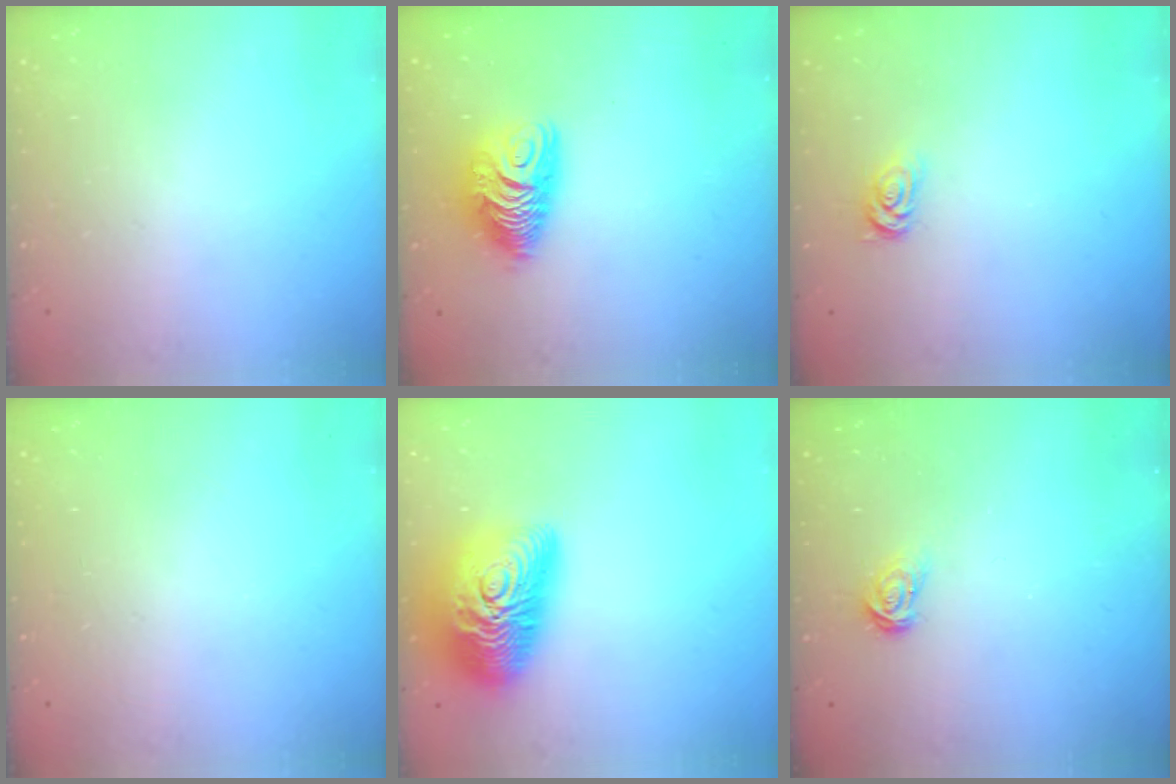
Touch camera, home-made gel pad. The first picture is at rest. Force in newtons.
{"total": 10.2, "press": 10.2, "slide": 0.7}
{"total": 2.5, "press": 2.5, "slide": 0.3}
{"total": 0.0}
{"total": 23.1, "press": 23.0, "slide": 1.3}
{"total": 3.7, "press": 3.7, "slide": 0.2}